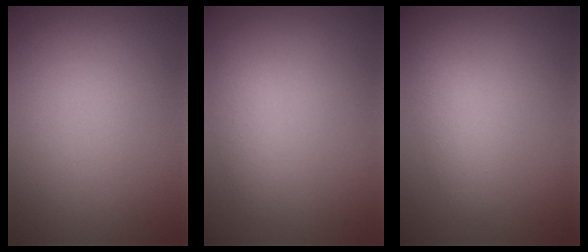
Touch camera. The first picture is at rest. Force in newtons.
{"total": 1.4, "press": 1.4, "slide": 0.1}
{"total": 1.8, "press": 1.8, "slide": 0.2}